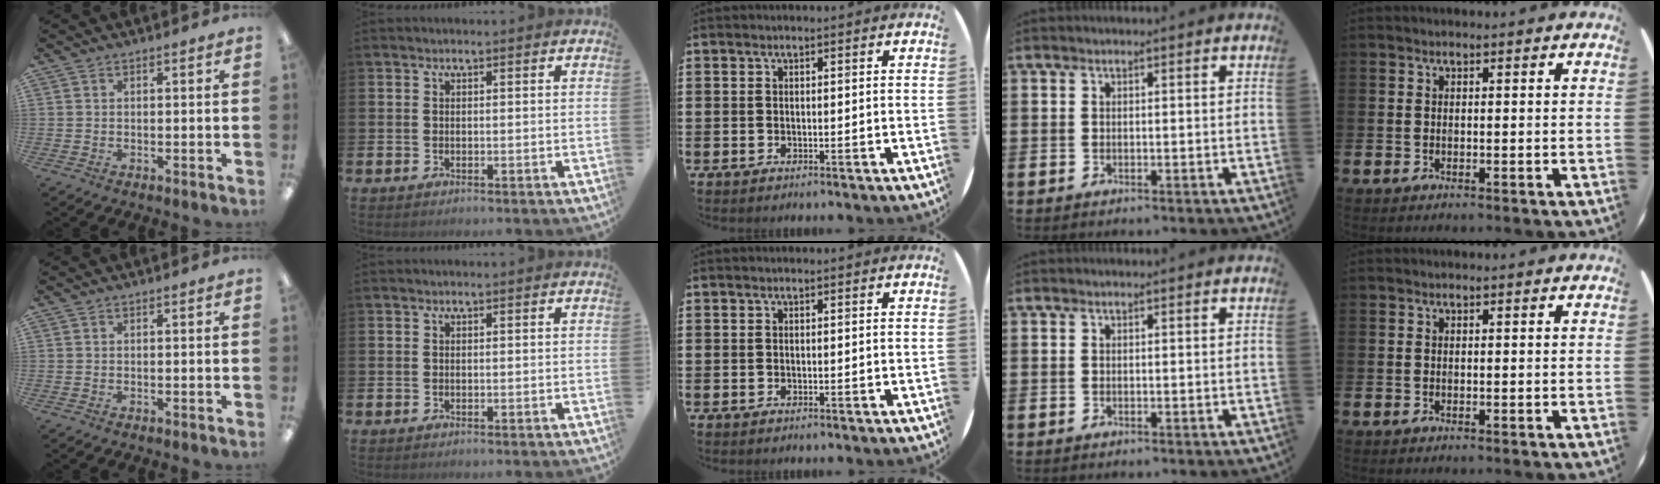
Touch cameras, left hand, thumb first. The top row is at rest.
{}